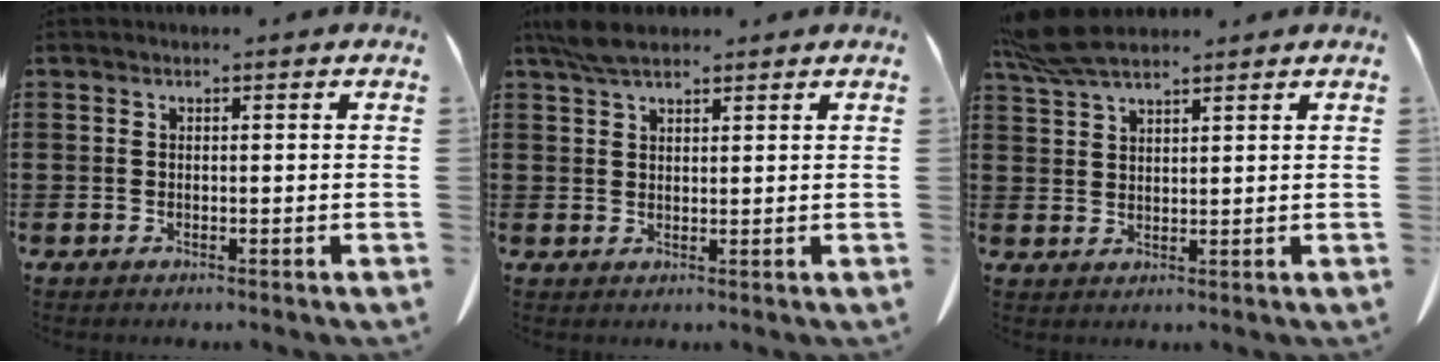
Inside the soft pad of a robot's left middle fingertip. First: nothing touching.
{"total": 4.3, "force": [3.5, 1.4, 2.2], "torque": [-0.053, -0.001, 0.066]}
{"total": 6.4, "force": [5.1, 1.4, 3.5], "torque": [-0.089, -0.007, 0.097]}